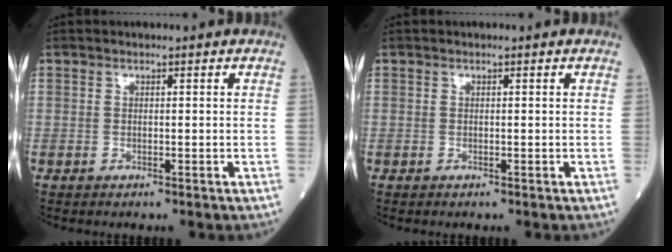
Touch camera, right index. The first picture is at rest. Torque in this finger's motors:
{"motor_torque": [0.02, 0.02, 0.00, -0.01]}